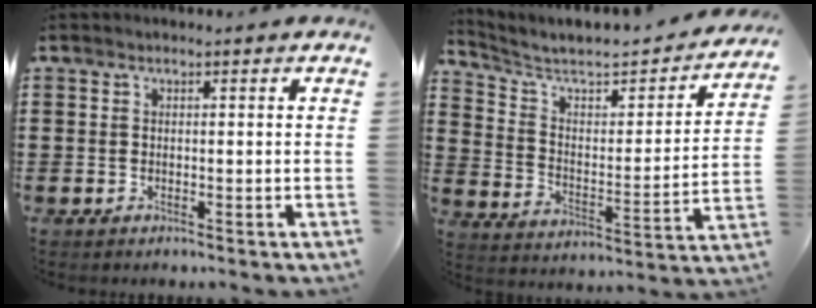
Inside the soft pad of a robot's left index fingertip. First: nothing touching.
{"total": 5.2, "force": [4.2, 1.8, 2.5], "torque": [-0.074, -0.029, 0.063]}